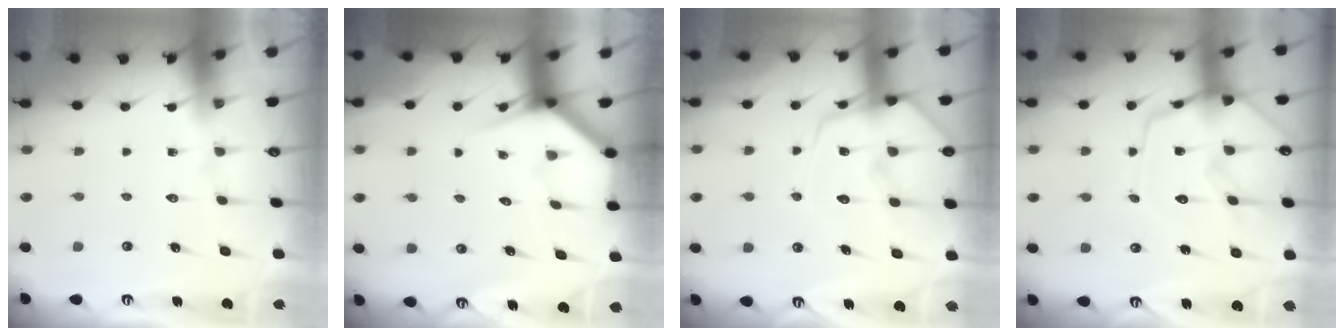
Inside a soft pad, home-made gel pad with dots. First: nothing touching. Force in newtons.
{"total": 3.4, "press": 3.4, "slide": 0.2}
{"total": 11.5, "press": 11.4, "slide": 1.1}
{"total": 13.8, "press": 13.7, "slide": 1.2}